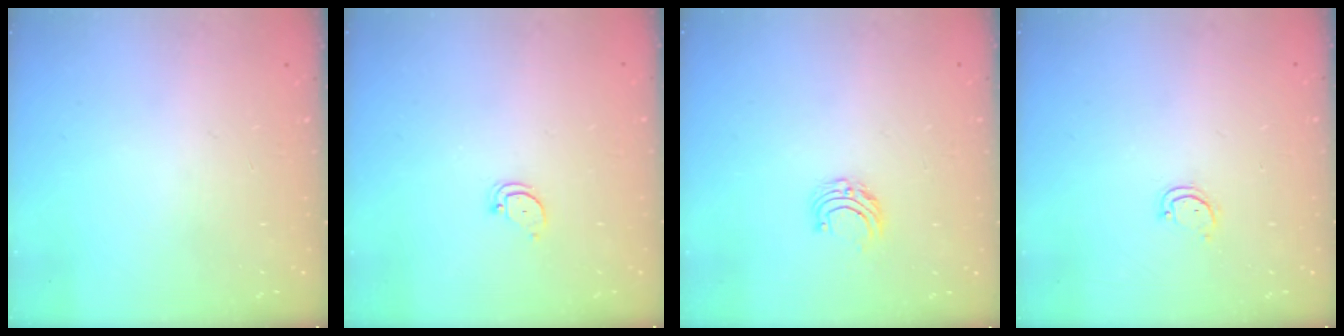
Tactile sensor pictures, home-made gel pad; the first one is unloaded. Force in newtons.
{"total": 2.6, "press": 2.6, "slide": 0.0}
{"total": 5.0, "press": 5.0, "slide": 0.4}
{"total": 2.7, "press": 2.6, "slide": 0.3}